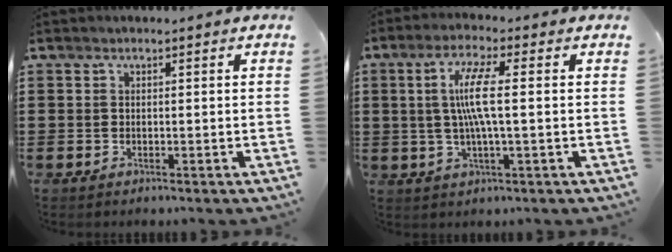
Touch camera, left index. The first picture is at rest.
{"total": 7.2, "force": [0.6, 0.9, 7.1], "torque": [-0.148, -0.003, 0.001]}